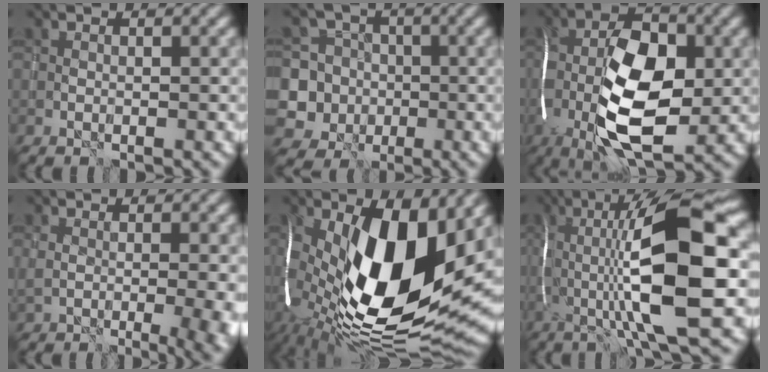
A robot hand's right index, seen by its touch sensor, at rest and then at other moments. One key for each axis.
{"total": 8.3, "fx": -2.2, "fy": 7.7, "fz": 2.1, "tx": -0.042, "ty": 0.002, "tz": -0.062}
{"total": 12.3, "fx": -1.8, "fy": 5.8, "fz": 10.7, "tx": -0.185, "ty": 0.004, "tz": -0.041}
{"total": 6.1, "fx": 0.3, "fy": 2.9, "fz": 5.3, "tx": -0.047, "ty": -0.013, "tz": 0.016}
{"total": 18.4, "fx": 0.2, "fy": 8.9, "fz": 16.1, "tx": -0.288, "ty": -0.008, "tz": -0.007}
{"total": 13.5, "fx": -0.4, "fy": 2.6, "fz": 13.2, "tx": -0.212, "ty": 0.022, "tz": -0.010}